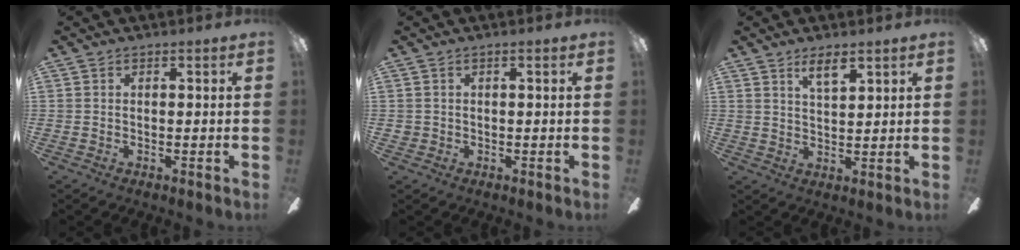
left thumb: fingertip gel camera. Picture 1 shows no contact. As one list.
[{"total": 1.2, "force": [0.0, 1.0, 0.6], "torque": [-0.010, 0.005, -0.001]}, {"total": 5.2, "force": [3.8, 1.7, 3.1], "torque": [-0.053, -0.015, 0.065]}]